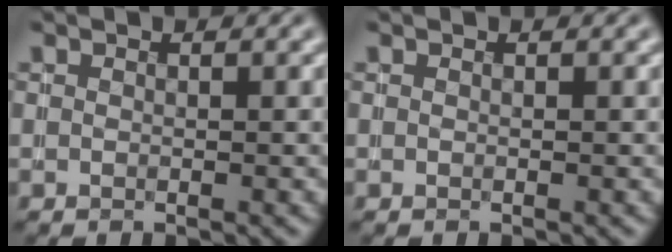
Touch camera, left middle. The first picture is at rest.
{"total": 0.0}